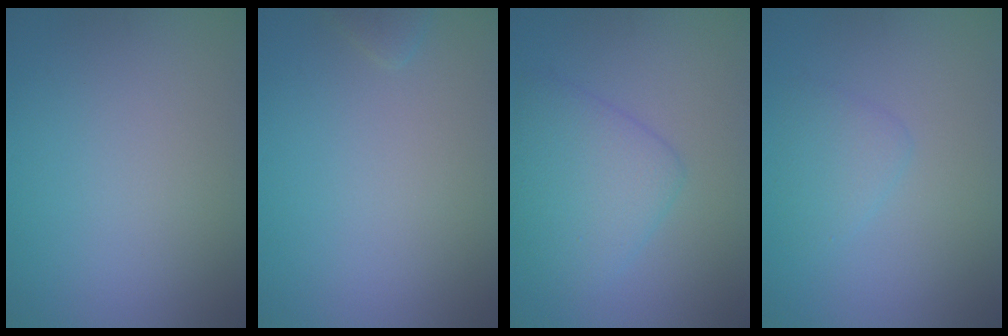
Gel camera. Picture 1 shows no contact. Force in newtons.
{"total": 0.8, "press": 0.8, "slide": 0.1}
{"total": 4.5, "press": 4.5, "slide": 0.2}
{"total": 1.8, "press": 1.8, "slide": 0.1}